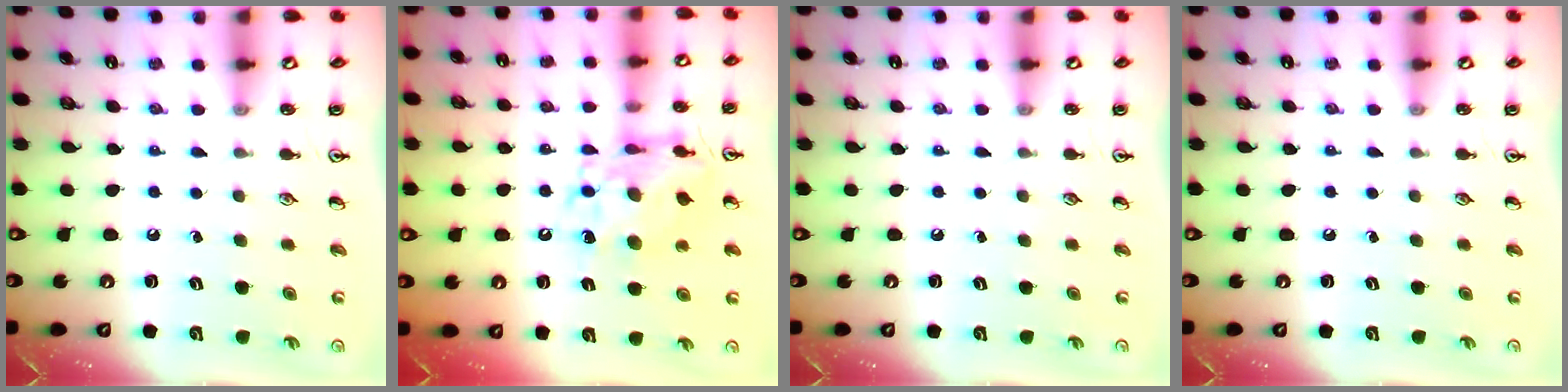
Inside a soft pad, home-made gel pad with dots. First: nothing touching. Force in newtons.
{"total": 11.8, "press": 11.8, "slide": 1.3}
{"total": 0.0}
{"total": 0.0}